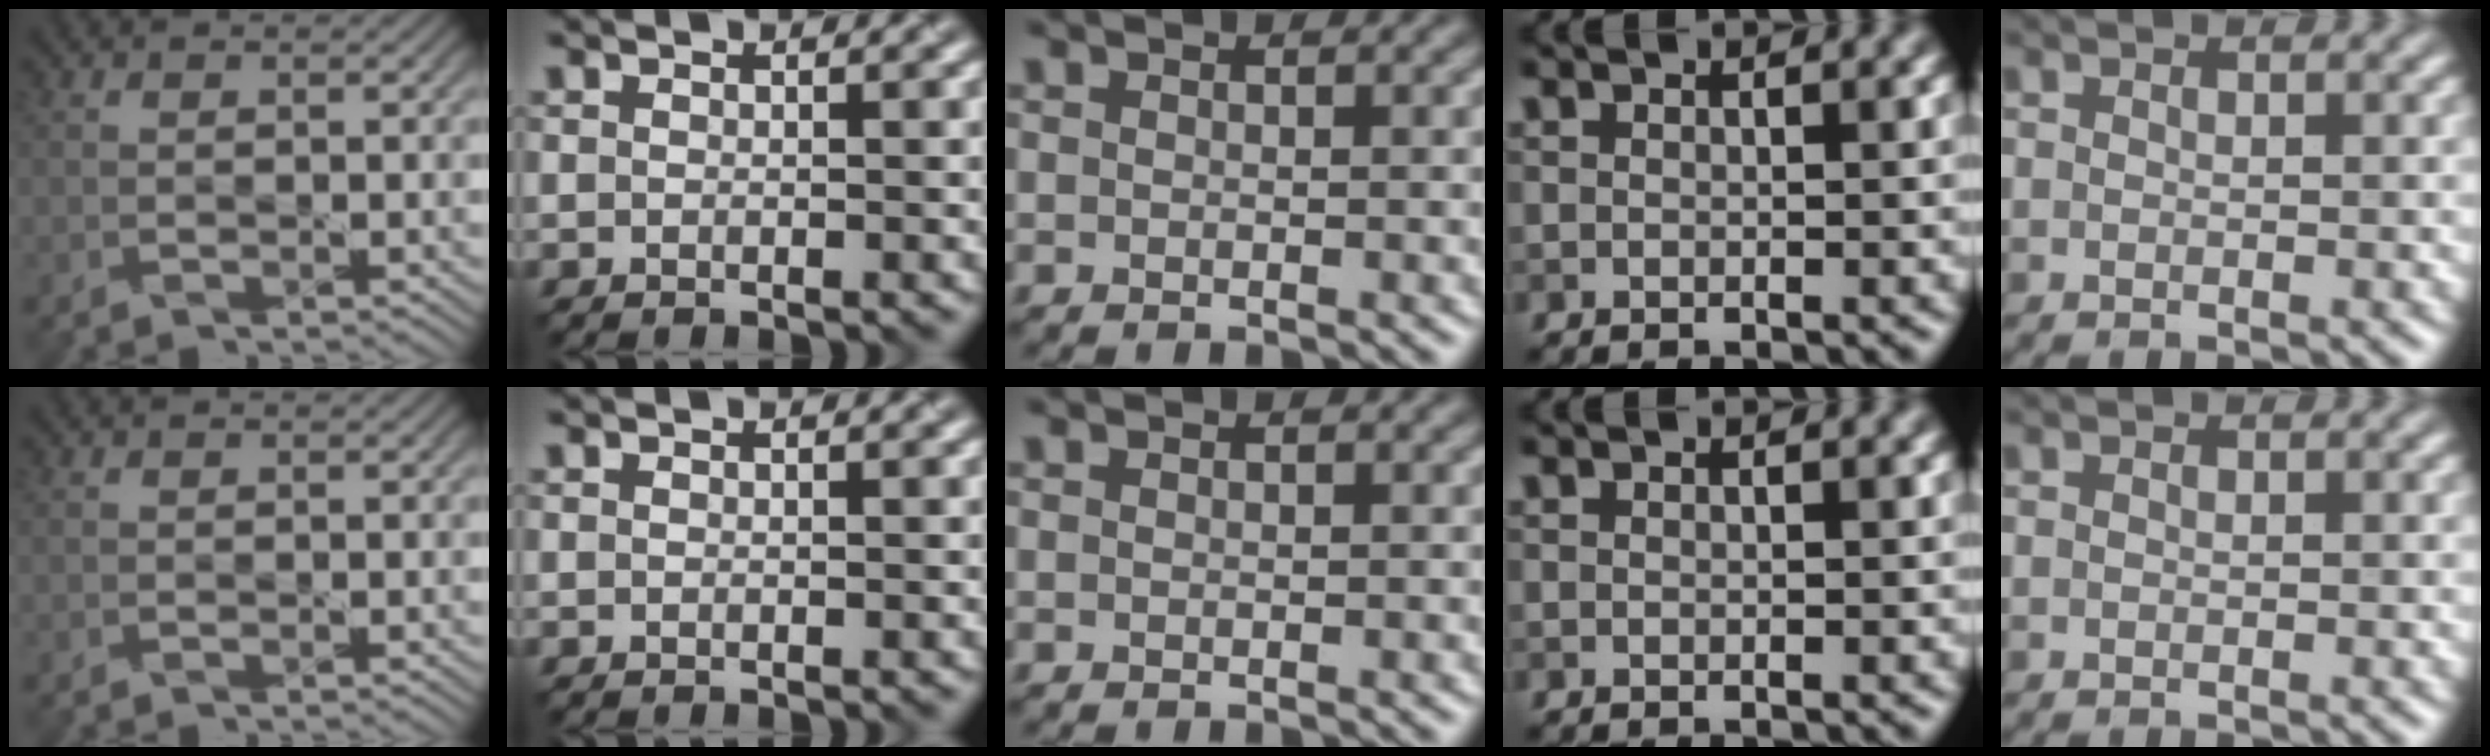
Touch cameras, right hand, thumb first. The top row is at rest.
{}